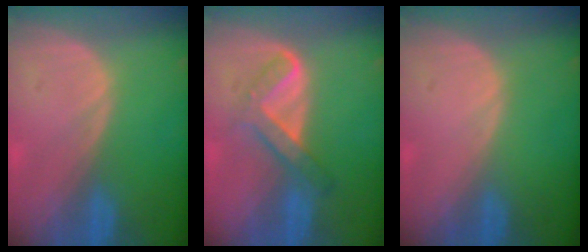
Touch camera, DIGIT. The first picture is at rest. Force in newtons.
{"total": 5.3, "press": 5.0, "slide": 1.6}
{"total": 0.0}